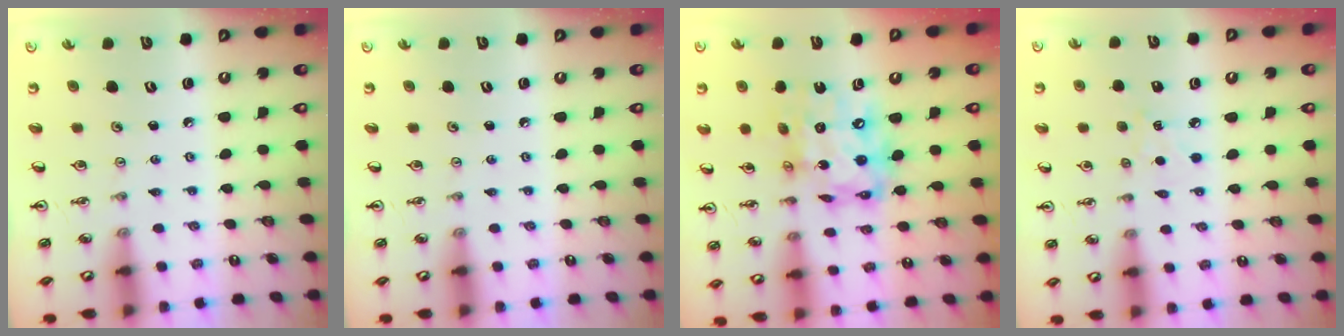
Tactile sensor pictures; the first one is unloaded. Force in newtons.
{"total": 0.0}
{"total": 14.9, "press": 14.9, "slide": 1.2}
{"total": 4.6, "press": 4.5, "slide": 0.6}